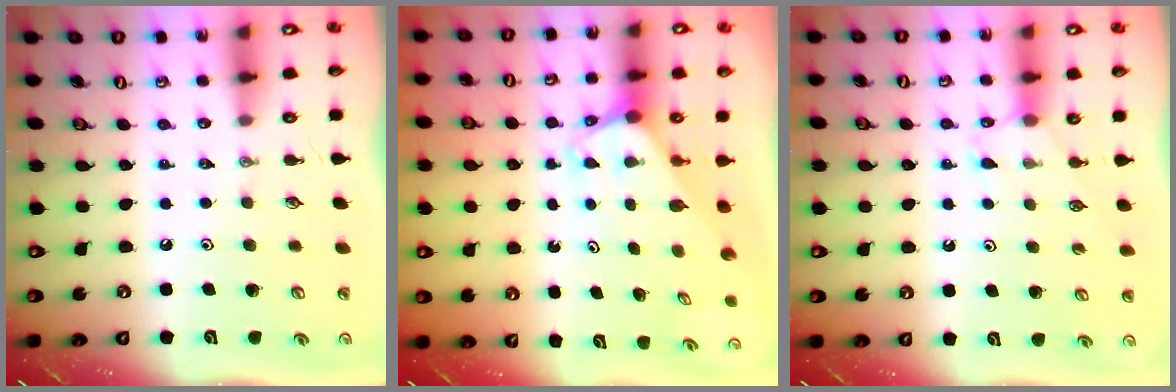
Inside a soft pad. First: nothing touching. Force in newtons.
{"total": 2.0, "press": 2.0, "slide": 0.1}
{"total": 5.2, "press": 5.2, "slide": 0.6}